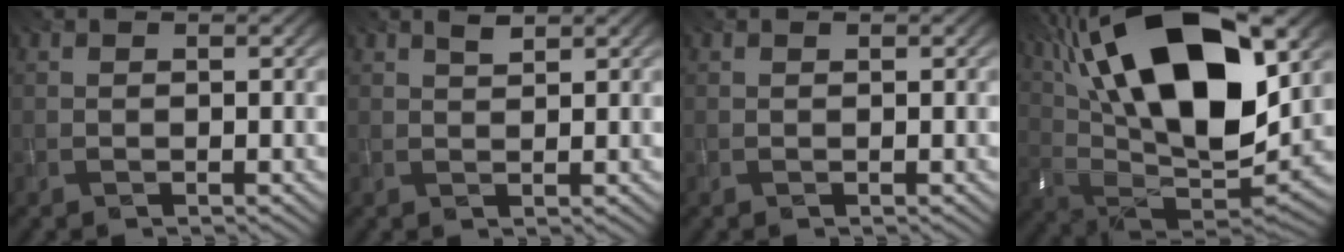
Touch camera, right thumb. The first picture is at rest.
{"total": 1.4, "force": [1.0, 0.4, 0.8], "torque": [-0.022, 0.001, 0.020]}
{"total": 0.0}
{"total": 21.4, "force": [8.0, 10.1, 17.1], "torque": [-0.340, 0.040, 0.132]}